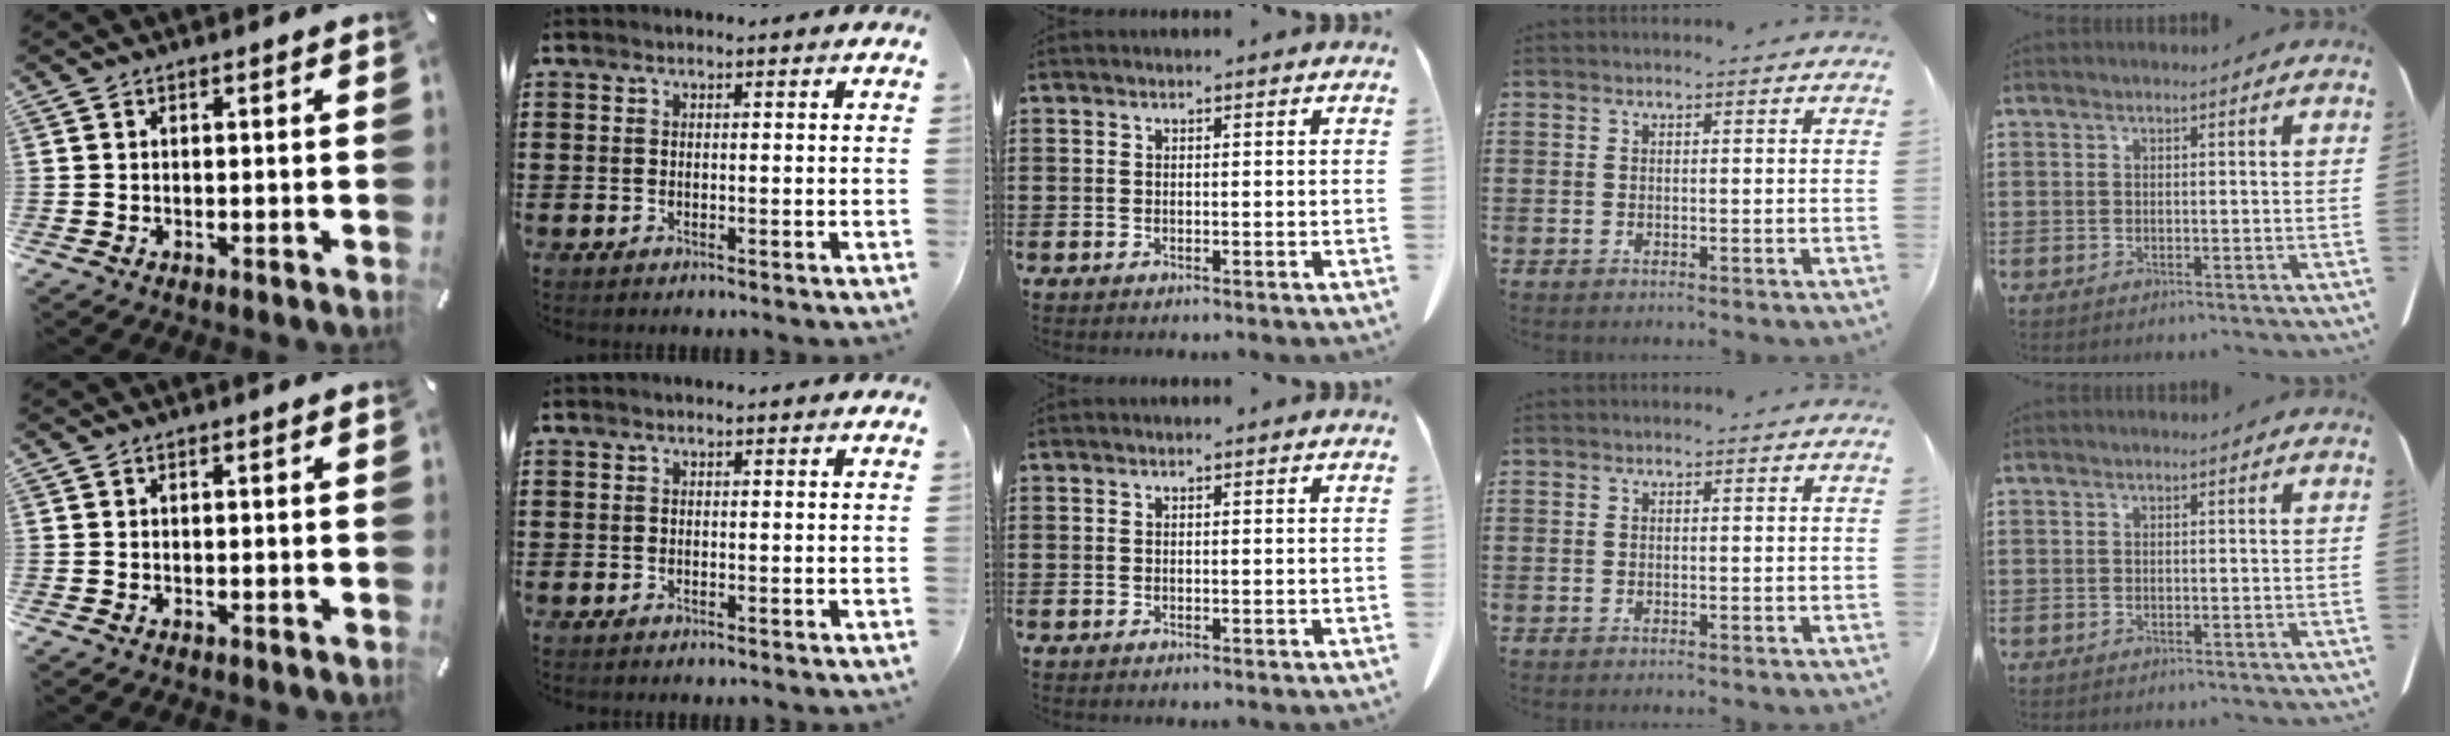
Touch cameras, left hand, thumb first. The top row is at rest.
{}